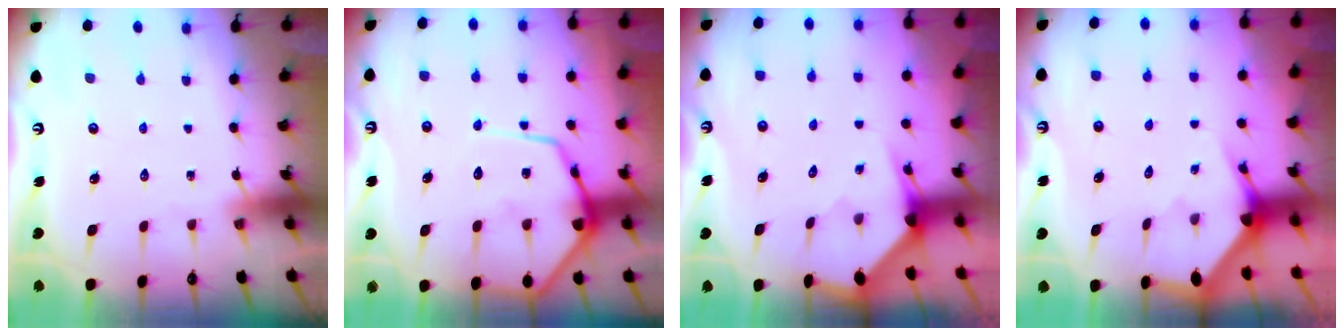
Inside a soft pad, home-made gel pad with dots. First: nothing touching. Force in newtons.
{"total": 12.2, "press": 12.1, "slide": 1.3}
{"total": 2.7, "press": 2.7, "slide": 0.2}
{"total": 3.1, "press": 3.1, "slide": 0.2}